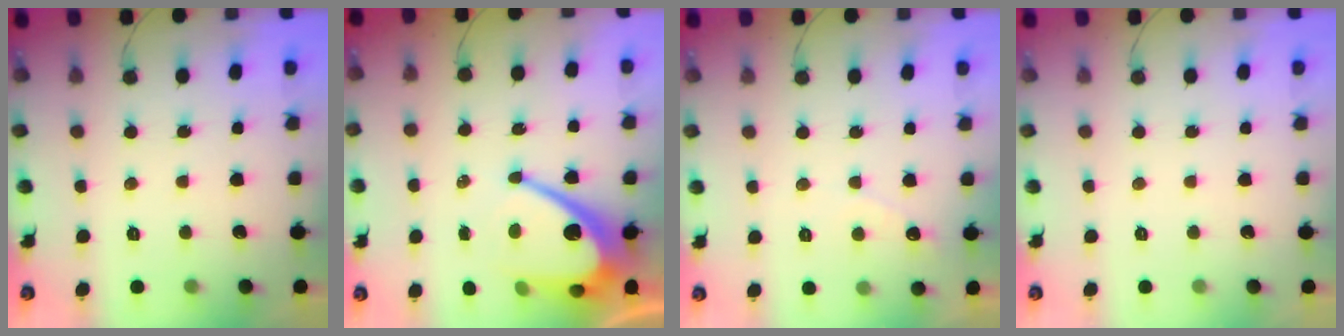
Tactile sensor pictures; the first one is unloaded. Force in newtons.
{"total": 12.7, "press": 12.7, "slide": 1.2}
{"total": 2.9, "press": 2.9, "slide": 0.3}
{"total": 0.0}